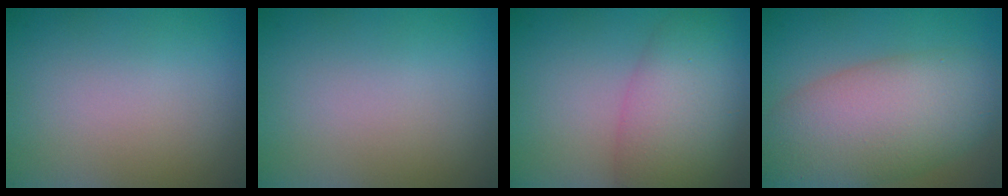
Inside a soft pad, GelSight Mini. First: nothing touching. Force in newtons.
{"total": 0.0}
{"total": 6.6, "press": 6.6, "slide": 0.5}
{"total": 9.9, "press": 9.9, "slide": 0.5}